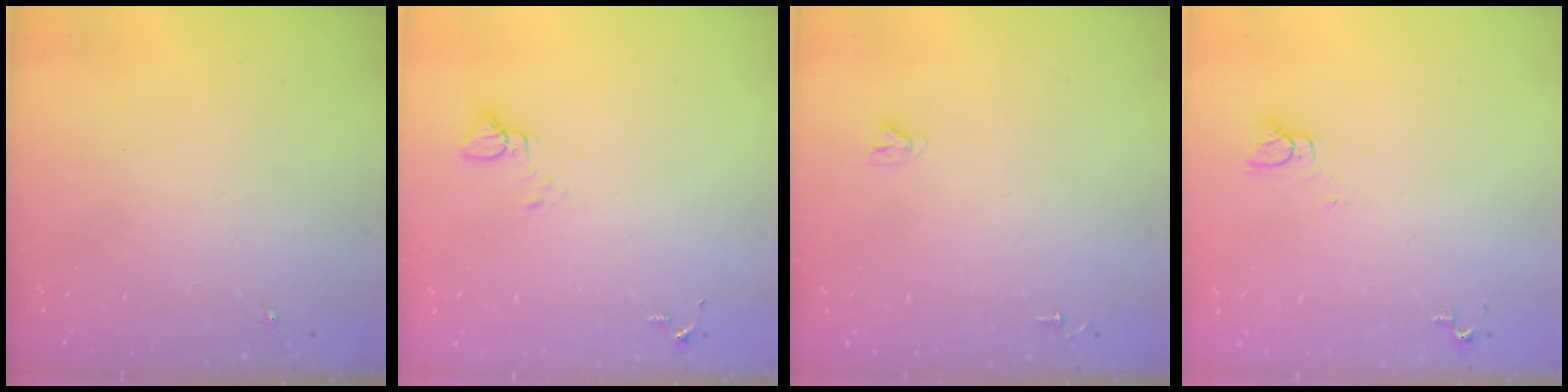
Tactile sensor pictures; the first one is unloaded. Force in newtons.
{"total": 3.1, "press": 3.1, "slide": 0.1}
{"total": 2.4, "press": 2.4, "slide": 0.2}
{"total": 2.8, "press": 2.8, "slide": 0.1}